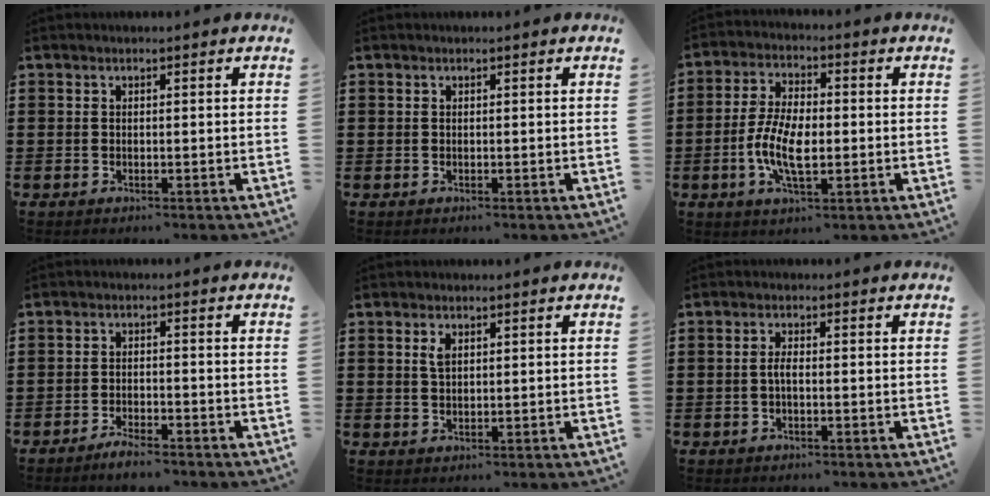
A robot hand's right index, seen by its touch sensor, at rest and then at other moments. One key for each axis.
{"total": 0.0}
{"total": 7.9, "fx": -1.7, "fy": 3.5, "fz": 6.9, "tx": -0.152, "ty": -0.002, "tz": -0.037}
{"total": 2.7, "fx": -2.6, "fy": 0.1, "fz": 0.7, "tx": -0.016, "ty": 0.001, "tz": -0.051}
{"total": 2.0, "fx": 0.8, "fy": 1.0, "fz": 1.5, "tx": -0.034, "ty": 0.005, "tz": 0.014}
{"total": 1.8, "fx": -0.6, "fy": 0.4, "fz": 1.6, "tx": -0.038, "ty": -0.003, "tz": -0.013}